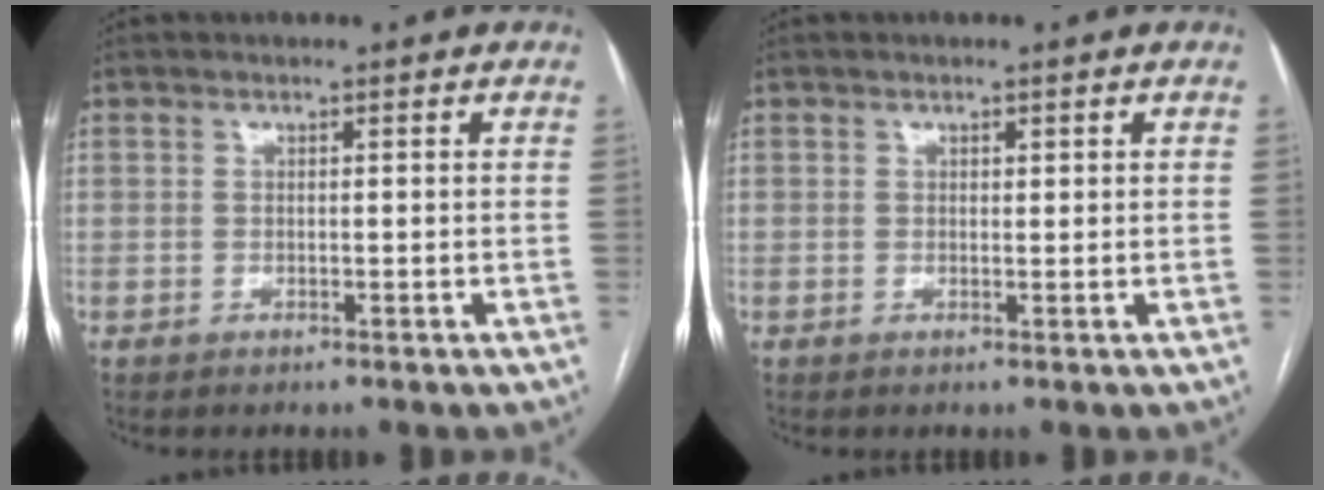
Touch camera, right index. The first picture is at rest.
{"total": 0.6, "force": [0.3, 0.3, 0.4], "torque": [-0.002, -0.001, 0.004]}